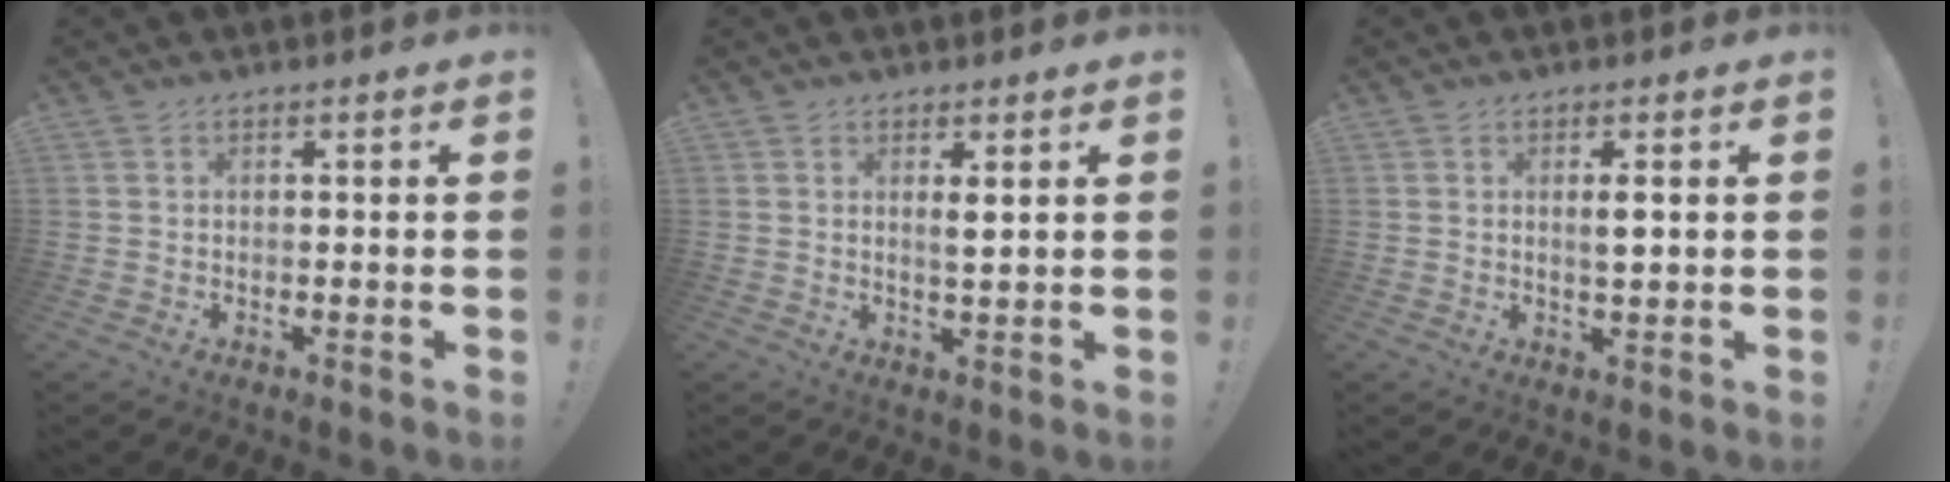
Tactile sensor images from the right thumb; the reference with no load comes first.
{"total": 2.4, "force": [1.2, 0.4, 2.0], "torque": [-0.022, -0.011, 0.015]}
{"total": 2.8, "force": [0.6, 0.5, 2.7], "torque": [-0.030, -0.011, 0.005]}